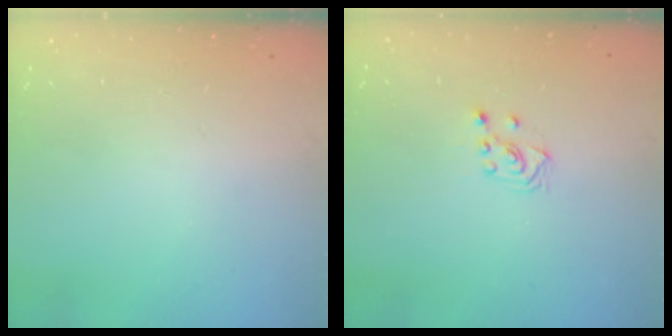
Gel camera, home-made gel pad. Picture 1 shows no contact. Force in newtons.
{"total": 3.7, "press": 3.6, "slide": 0.8}